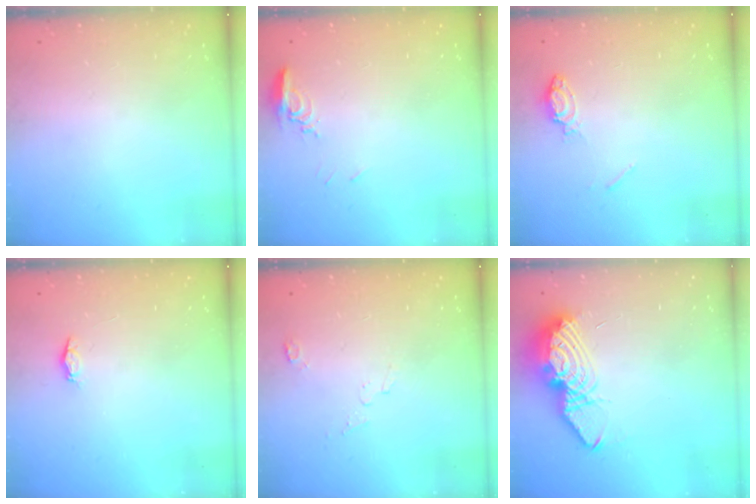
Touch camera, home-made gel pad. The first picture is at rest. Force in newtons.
{"total": 8.3, "press": 8.1, "slide": 1.9}
{"total": 7.6, "press": 7.6, "slide": 0.8}
{"total": 2.2, "press": 2.1, "slide": 0.3}
{"total": 2.4, "press": 2.4, "slide": 0.3}
{"total": 14.2, "press": 14.1, "slide": 1.2}